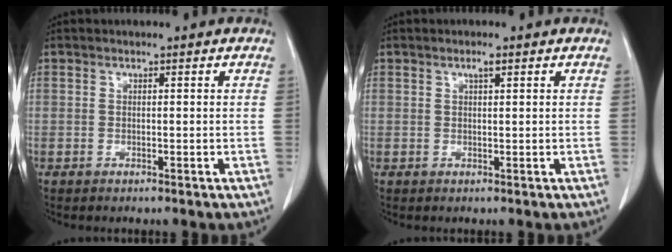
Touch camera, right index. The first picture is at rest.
{"total": 1.7, "force": [0.9, 0.6, 1.3], "torque": [-0.028, 0.003, 0.017]}